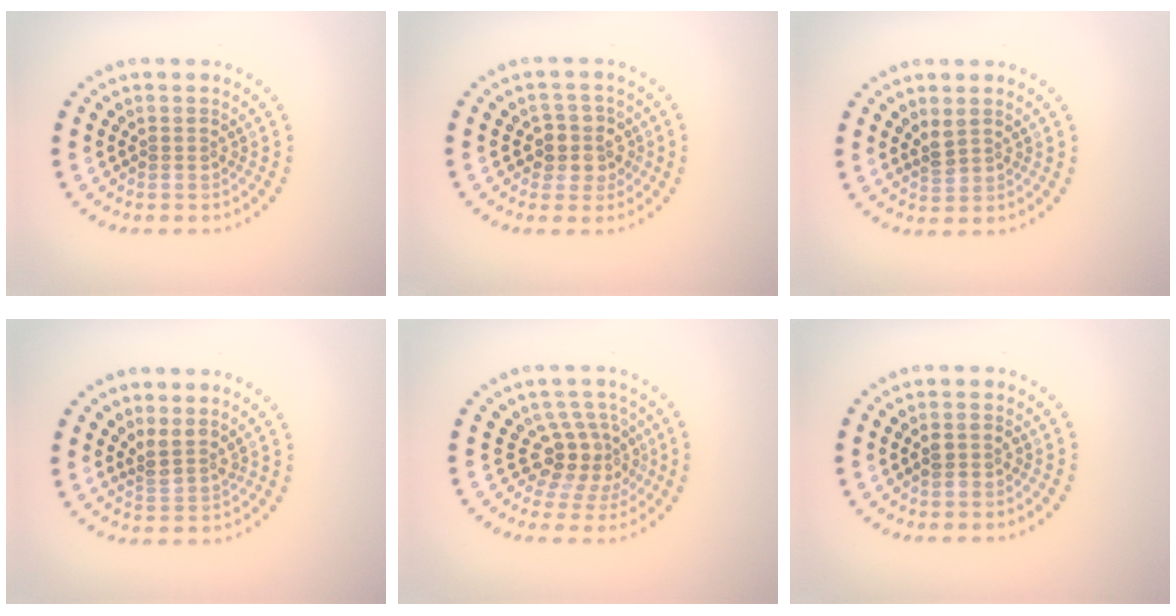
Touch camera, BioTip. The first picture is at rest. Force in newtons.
{"total": 2.9, "press": 2.6, "slide": 1.3}
{"total": 1.4, "press": 1.2, "slide": 0.7}
{"total": 2.2, "press": 1.5, "slide": 1.6}
{"total": 4.0, "press": 3.3, "slide": 2.3}
{"total": 1.4, "press": 1.4, "slide": 0.3}